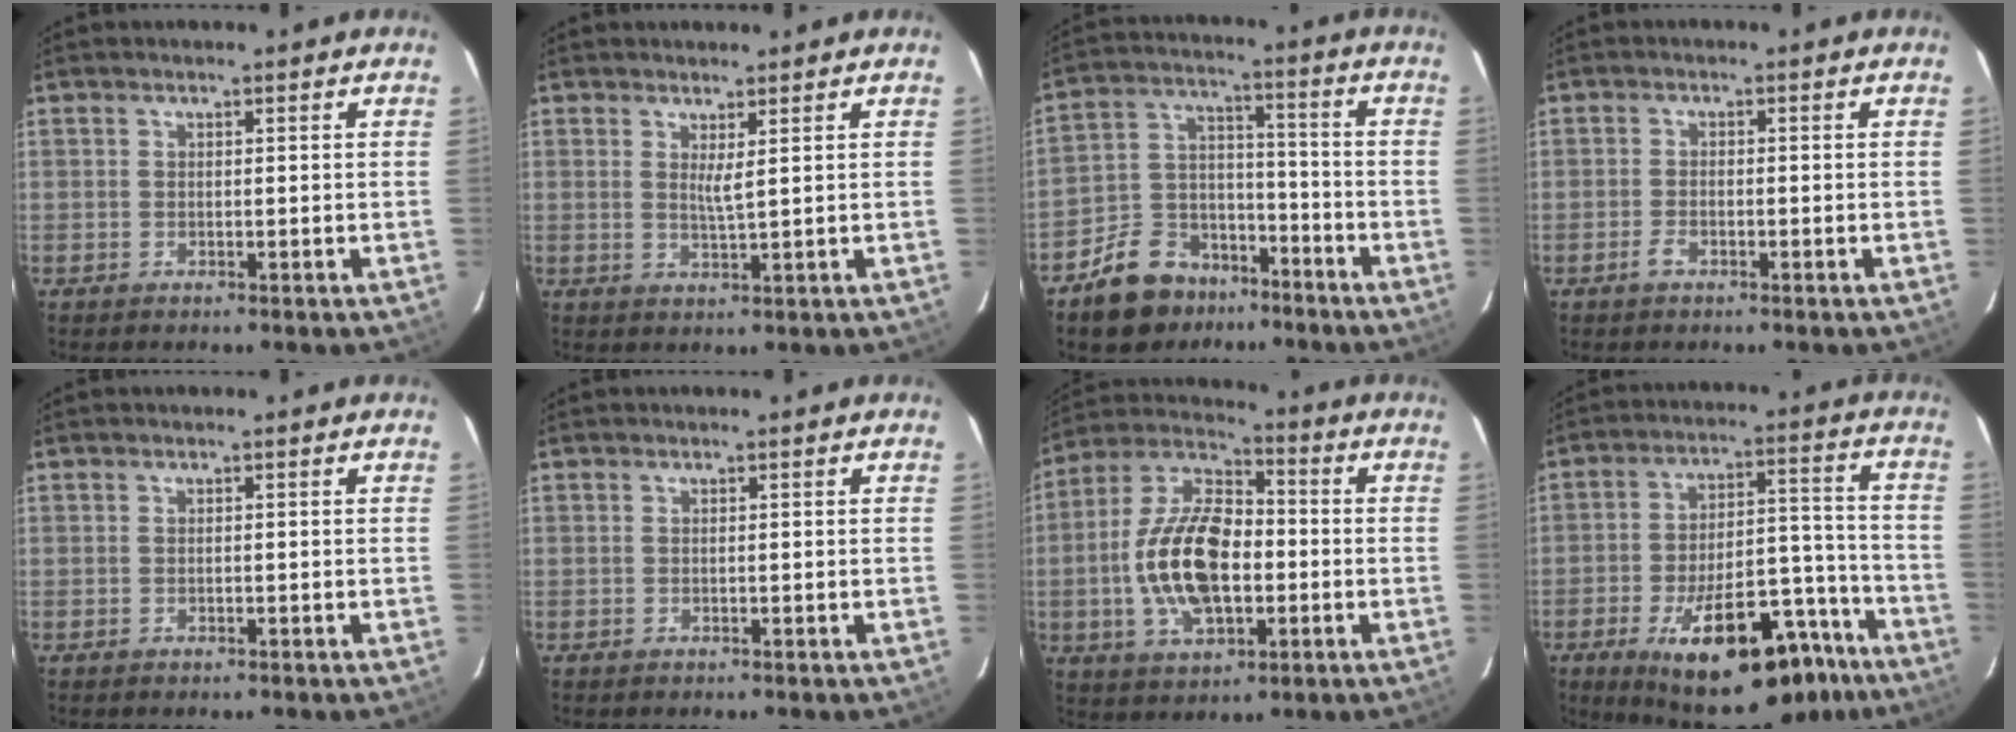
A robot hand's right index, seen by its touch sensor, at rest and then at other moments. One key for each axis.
{"total": 2.3, "fx": 1.1, "fy": -0.1, "fz": 2.0, "tx": -0.034, "ty": -0.005, "tz": 0.019}
{"total": 12.1, "fx": -8.6, "fy": 7.6, "fz": 3.9, "tx": -0.093, "ty": 0.044, "tz": -0.129}
{"total": 2.0, "fx": -1.3, "fy": 0.9, "fz": 1.3, "tx": -0.030, "ty": 0.000, "tz": -0.025}
{"total": 0.0}
{"total": 0.0}
{"total": 17.1, "fx": -2.6, "fy": 9.0, "fz": 14.4, "tx": -0.292, "ty": 0.010, "tz": -0.045}
{"total": 23.8, "fx": -15.5, "fy": 9.4, "fz": 15.4, "tx": -0.243, "ty": 0.016, "tz": -0.207}